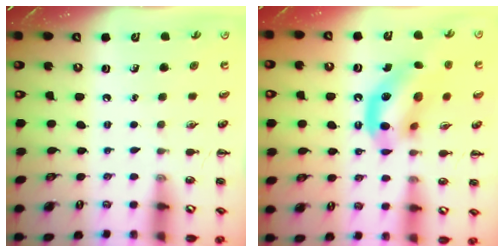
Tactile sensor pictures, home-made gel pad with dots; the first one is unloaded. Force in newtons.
{"total": 14.8, "press": 14.4, "slide": 3.4}